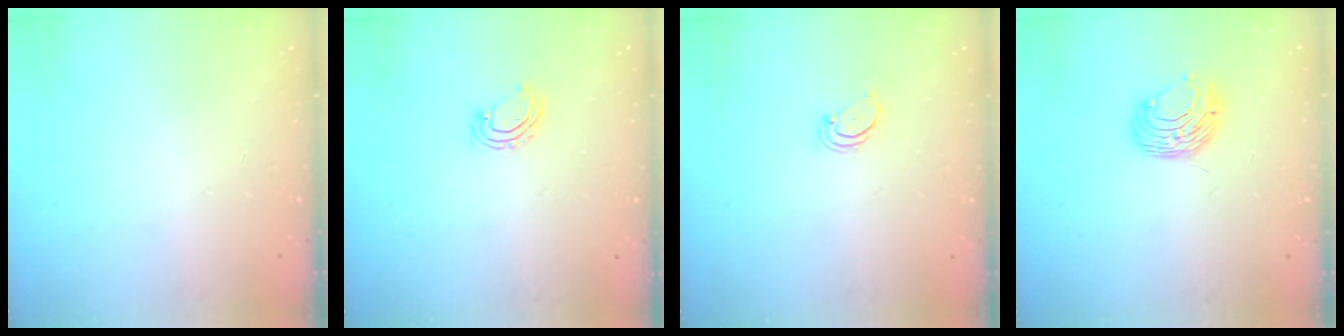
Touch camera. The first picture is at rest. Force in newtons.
{"total": 5.6, "press": 5.6, "slide": 0.4}
{"total": 2.2, "press": 2.2, "slide": 0.2}
{"total": 8.5, "press": 8.5, "slide": 0.6}